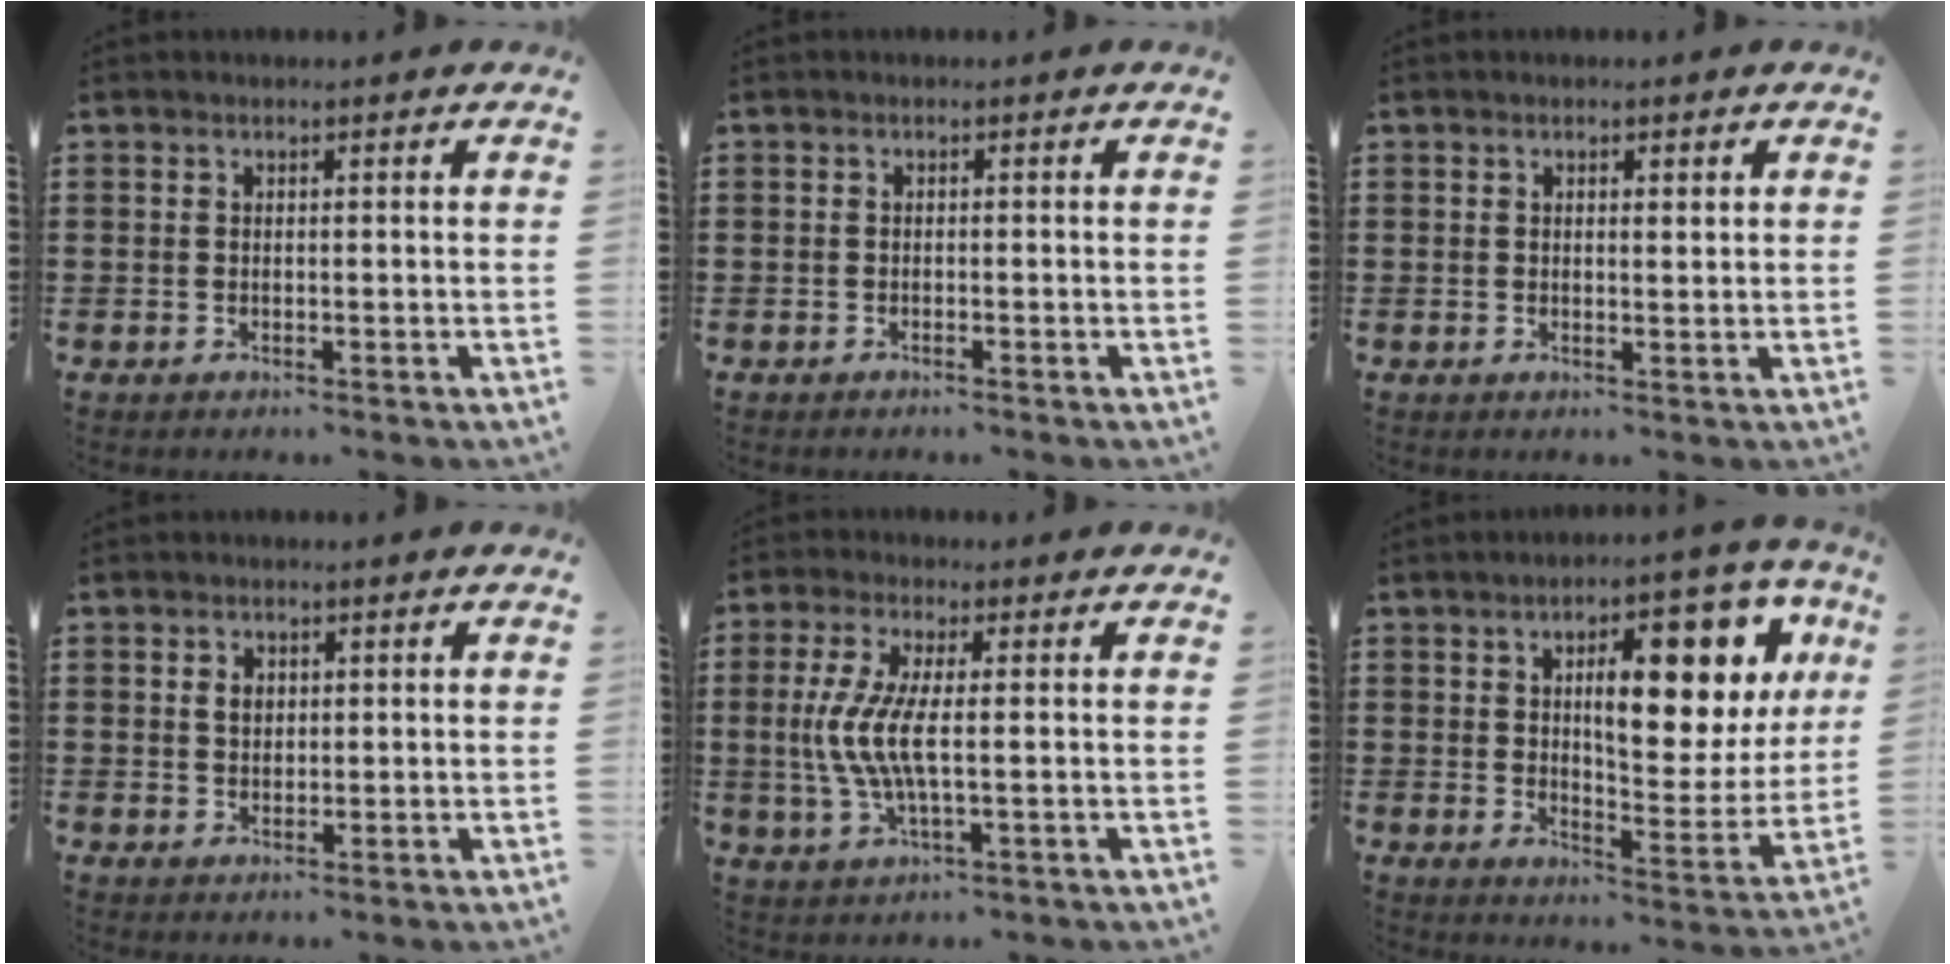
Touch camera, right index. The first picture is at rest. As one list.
[{"total": 0.7, "force": [-0.7, -0.1, -0.1], "torque": [0.000, -0.002, -0.015]}, {"total": 0.7, "force": [0.3, 0.2, 0.6], "torque": [-0.012, 0.002, 0.004]}, {"total": 1.9, "force": [0.5, 1.4, 1.2], "torque": [-0.027, 0.007, 0.010]}, {"total": 7.2, "force": [-0.3, 1.6, 7.1], "torque": [-0.163, -0.016, -0.015]}, {"total": 14.2, "force": [5.5, 5.3, 12.0], "torque": [-0.162, -0.022, 0.083]}]